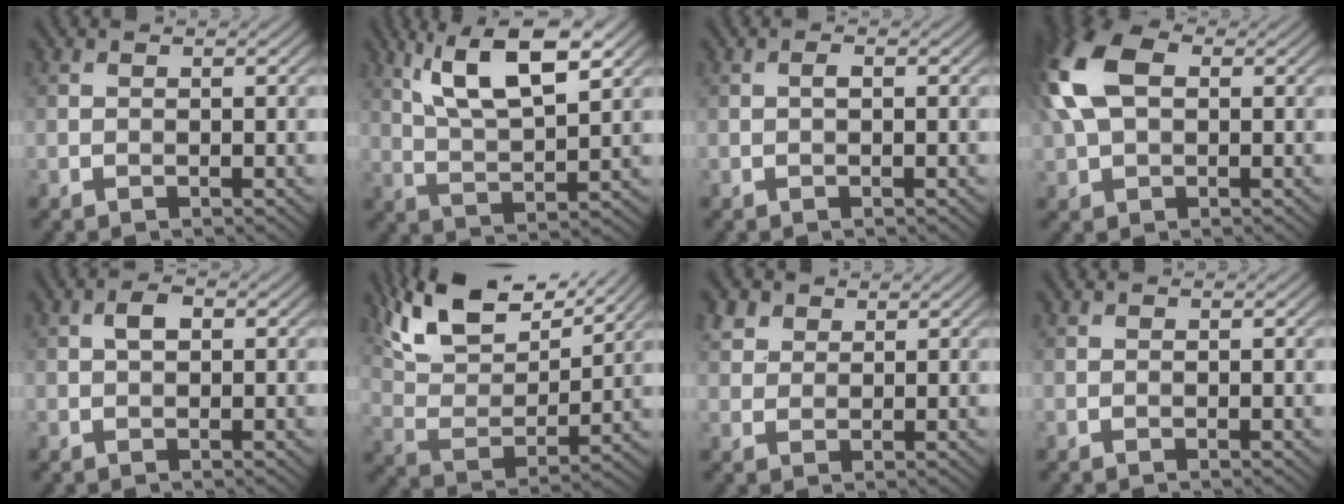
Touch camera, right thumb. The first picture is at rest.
{"total": 10.9, "force": [5.6, 3.3, 8.8], "torque": [-0.175, 0.004, 0.105]}
{"total": 0.7, "force": [-0.1, 0.2, 0.7], "torque": [-0.014, 0.002, -0.002]}
{"total": 10.9, "force": [2.2, 6.5, 8.4], "torque": [-0.221, 0.025, 0.032]}
{"total": 2.0, "force": [0.4, 1.1, 1.6], "torque": [-0.029, 0.006, 0.004]}
{"total": 13.3, "force": [9.7, 4.8, 7.7], "torque": [-0.183, 0.002, 0.170]}
{"total": 3.0, "force": [1.9, 2.1, 1.1], "torque": [-0.032, 0.004, 0.043]}
{"total": 0.0}